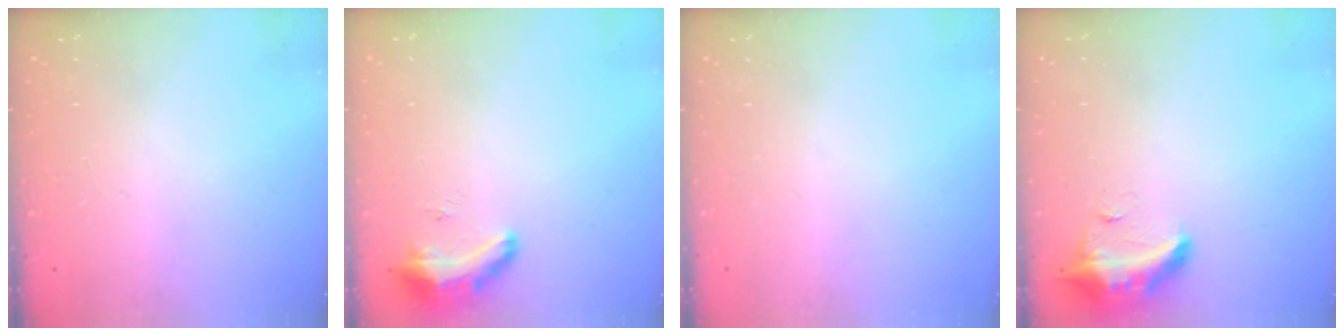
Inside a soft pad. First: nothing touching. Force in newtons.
{"total": 8.3, "press": 8.2, "slide": 1.6}
{"total": 0.0}
{"total": 19.4, "press": 12.3, "slide": 14.9}